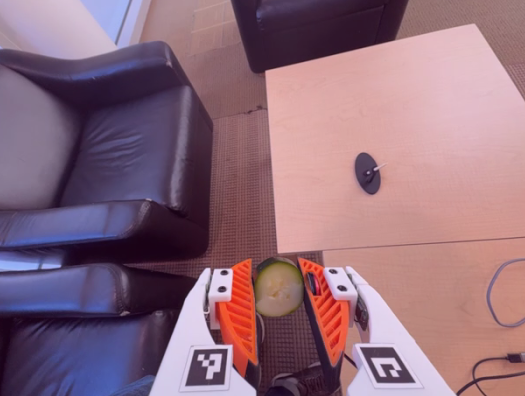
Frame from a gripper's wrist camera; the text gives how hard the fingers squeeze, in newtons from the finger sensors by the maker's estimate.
{"total": 10.4, "left": 10.7, "right": 10.1}